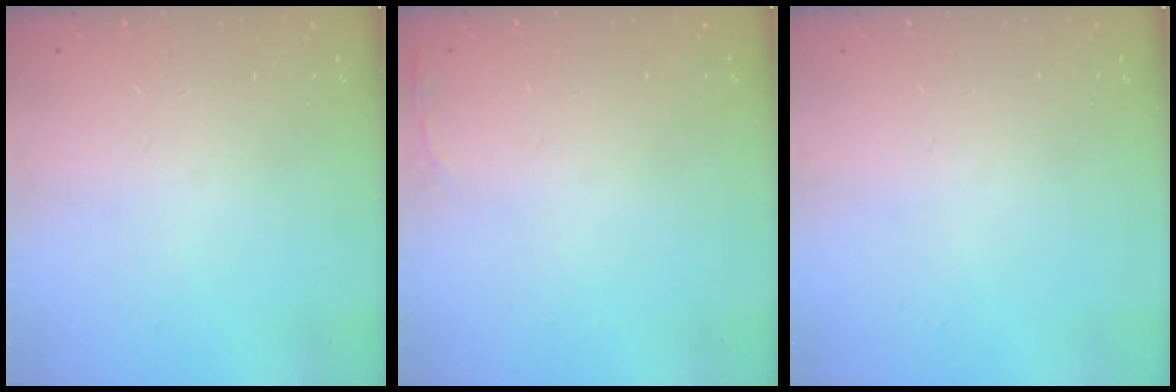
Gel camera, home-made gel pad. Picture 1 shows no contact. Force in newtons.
{"total": 2.8, "press": 2.6, "slide": 0.9}
{"total": 0.0}